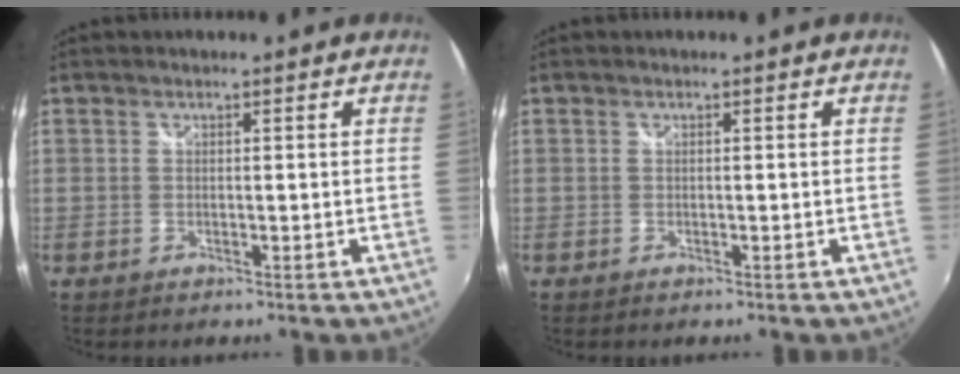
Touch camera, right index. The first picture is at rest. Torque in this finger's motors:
{"motor_torque": [0.11, -0.08, -0.01, 0.00]}